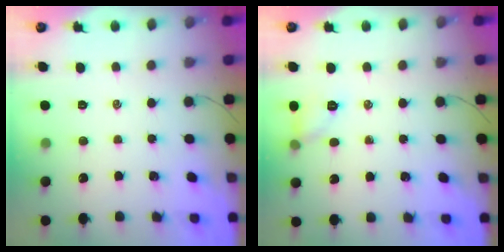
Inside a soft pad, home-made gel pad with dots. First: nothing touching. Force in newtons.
{"total": 6.5, "press": 6.4, "slide": 0.8}